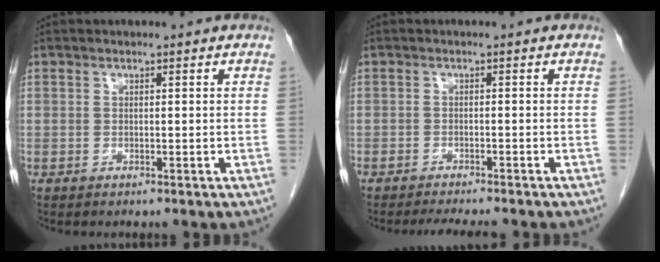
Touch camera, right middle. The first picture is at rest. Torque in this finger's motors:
{"motor_torque": [0.63, -0.42, 0.06, 0.03]}